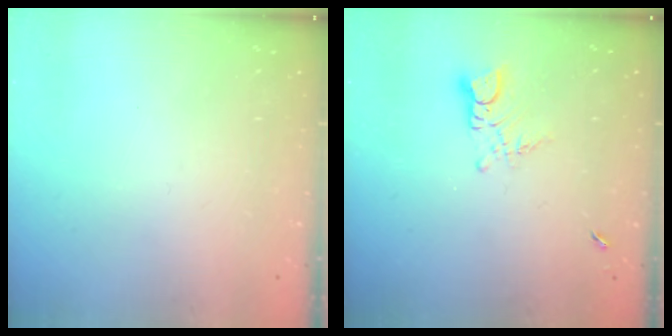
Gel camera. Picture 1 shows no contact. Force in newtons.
{"total": 2.8, "press": 2.8, "slide": 0.3}